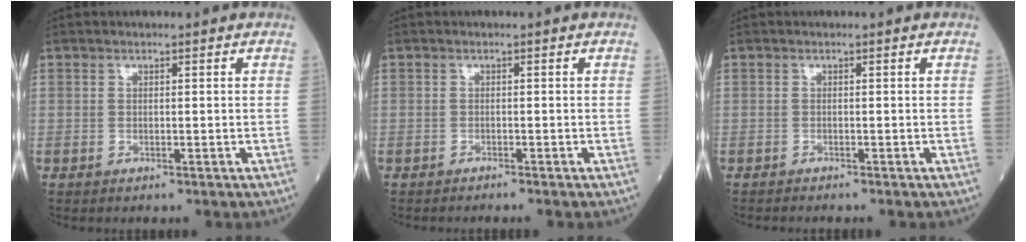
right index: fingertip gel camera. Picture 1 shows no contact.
{"total": 0.7, "force": [-0.6, -0.3, 0.2], "torque": [-0.003, 0.002, -0.012]}
{"total": 0.9, "force": [-0.8, -0.1, 0.3], "torque": [-0.005, 0.000, -0.013]}